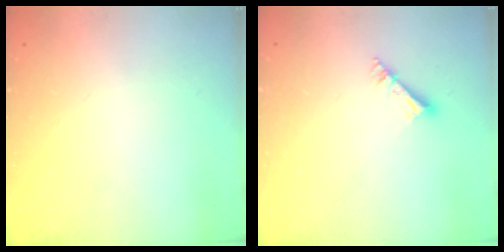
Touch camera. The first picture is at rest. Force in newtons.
{"total": 4.1, "press": 4.1, "slide": 0.2}